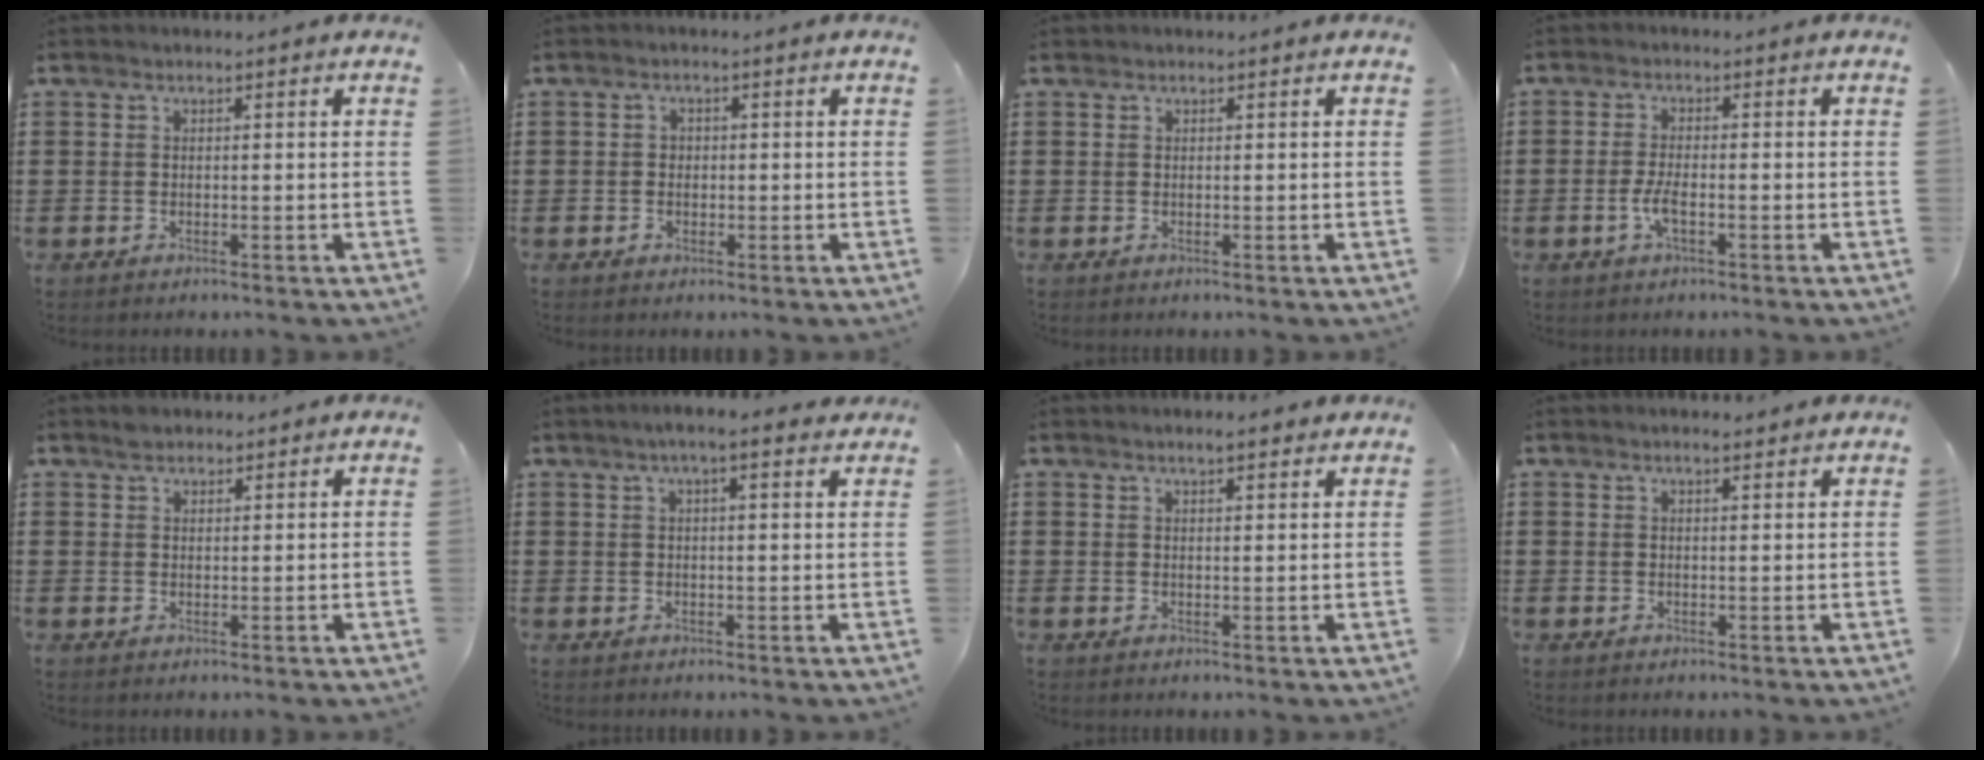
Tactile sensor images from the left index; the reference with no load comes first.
{"total": 1.4, "force": [-0.2, 1.4, 0.5], "torque": [-0.013, 0.005, -0.006]}
{"total": 0.0}
{"total": 3.1, "force": [-1.1, 0.8, 2.8], "torque": [-0.070, -0.006, -0.026]}
{"total": 2.0, "force": [1.8, 0.8, 0.2], "torque": [-0.007, 0.003, 0.035]}
{"total": 3.4, "force": [2.3, 0.2, 2.5], "torque": [-0.052, 0.004, 0.040]}
{"total": 2.0, "force": [1.5, 0.1, 1.3], "torque": [-0.026, 0.001, 0.027]}
{"total": 1.5, "force": [1.4, 0.0, 0.7], "torque": [-0.014, 0.000, 0.026]}